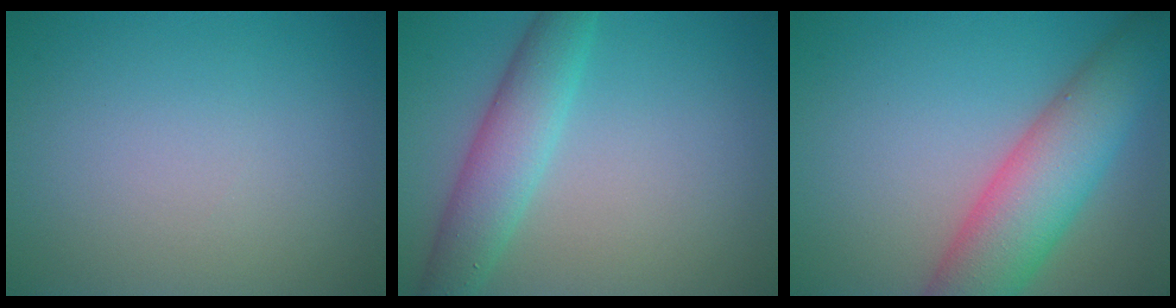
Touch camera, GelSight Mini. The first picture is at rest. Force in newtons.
{"total": 4.0, "press": 4.0, "slide": 0.2}
{"total": 8.2, "press": 8.2, "slide": 0.2}